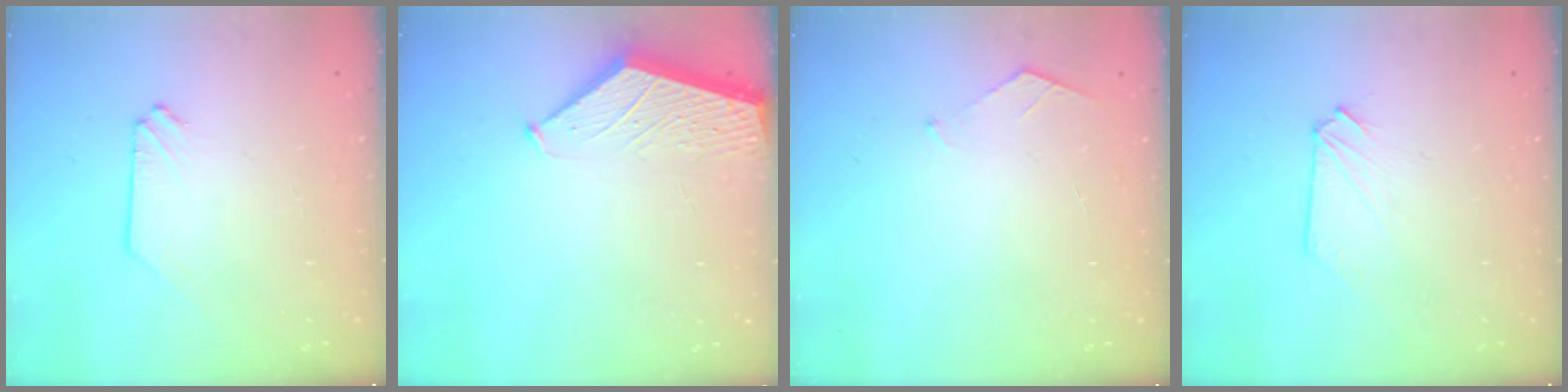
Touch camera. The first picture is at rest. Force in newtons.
{"total": 1.8, "press": 1.8, "slide": 0.2}
{"total": 4.4, "press": 4.3, "slide": 0.6}
{"total": 0.9, "press": 0.9, "slide": 0.2}